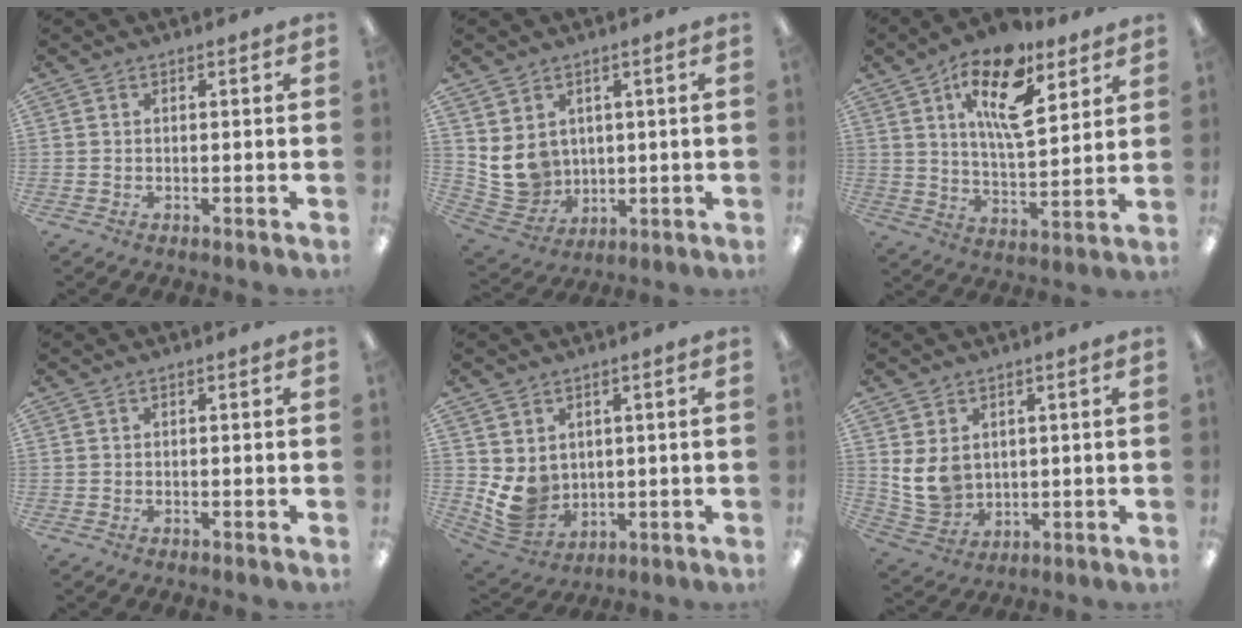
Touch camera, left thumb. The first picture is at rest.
{"total": 8.5, "force": [2.5, 7.6, 2.8], "torque": [-0.071, -0.017, 0.056]}
{"total": 18.2, "force": [10.1, 7.9, 13.0], "torque": [-0.200, -0.042, 0.166]}
{"total": 0.0}
{"total": 8.5, "force": [1.7, 7.3, 3.9], "torque": [-0.100, -0.017, 0.038]}
{"total": 8.6, "force": [2.1, 6.9, 4.6], "torque": [-0.116, -0.001, 0.044]}